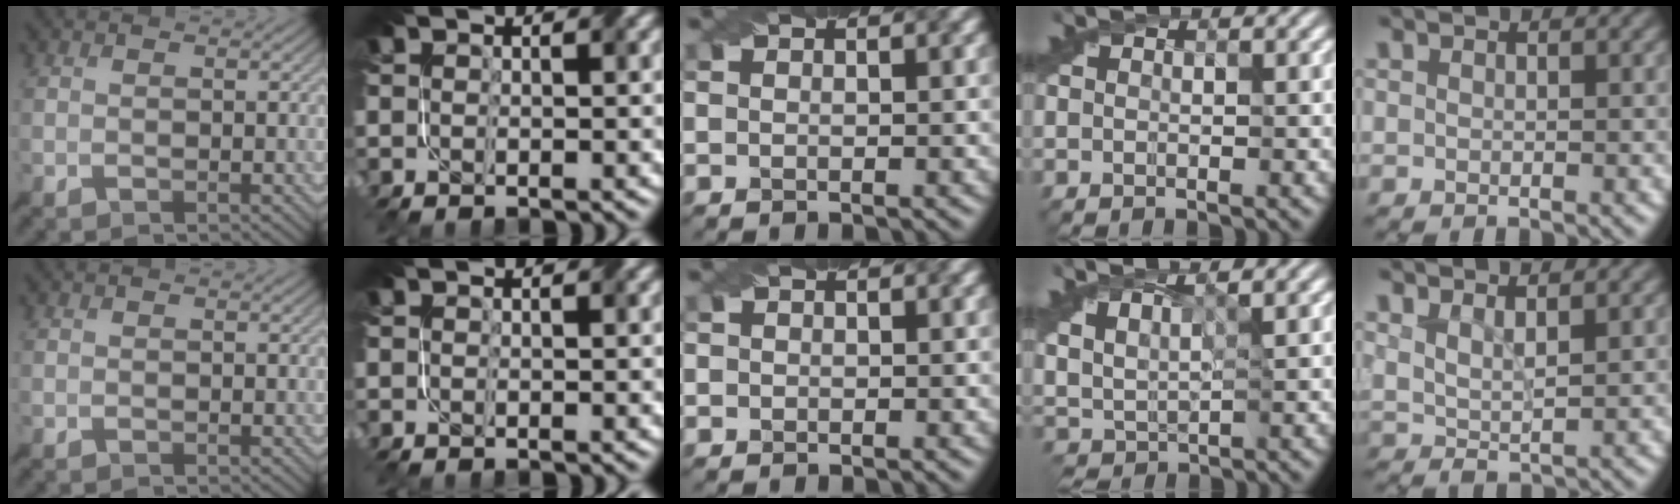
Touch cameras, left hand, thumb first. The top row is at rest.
{"middle": {"total": 0.5, "force": [-0.3, 0.4, -0.1], "torque": [0.009, -0.003, -0.007]}, "ring": {"total": 3.4, "force": [2.5, 1.0, 2.0], "torque": [-0.049, 0.006, 0.048]}, "little": {"total": 1.8, "force": [1.0, 0.6, 1.3], "torque": [-0.029, -0.003, 0.020]}}